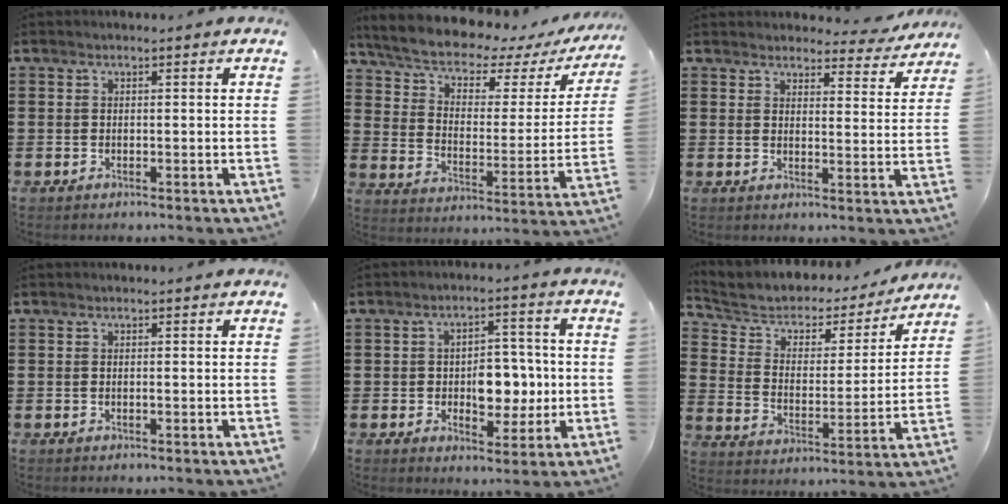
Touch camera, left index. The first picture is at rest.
{"total": 7.0, "force": [6.0, 1.8, 3.1], "torque": [-0.091, -0.042, 0.100]}
{"total": 3.8, "force": [3.7, 0.6, 0.5], "torque": [-0.018, -0.020, 0.065]}
{"total": 0.0}
{"total": 7.3, "force": [-0.6, 4.7, 5.5], "torque": [-0.076, 0.001, -0.017]}
{"total": 4.4, "force": [3.3, 2.7, 1.3], "torque": [-0.053, -0.024, 0.047]}